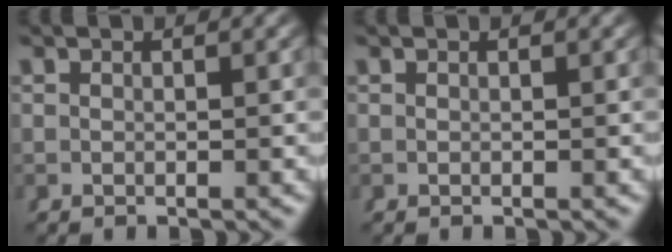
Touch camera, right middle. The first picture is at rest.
{"total": 0.0}